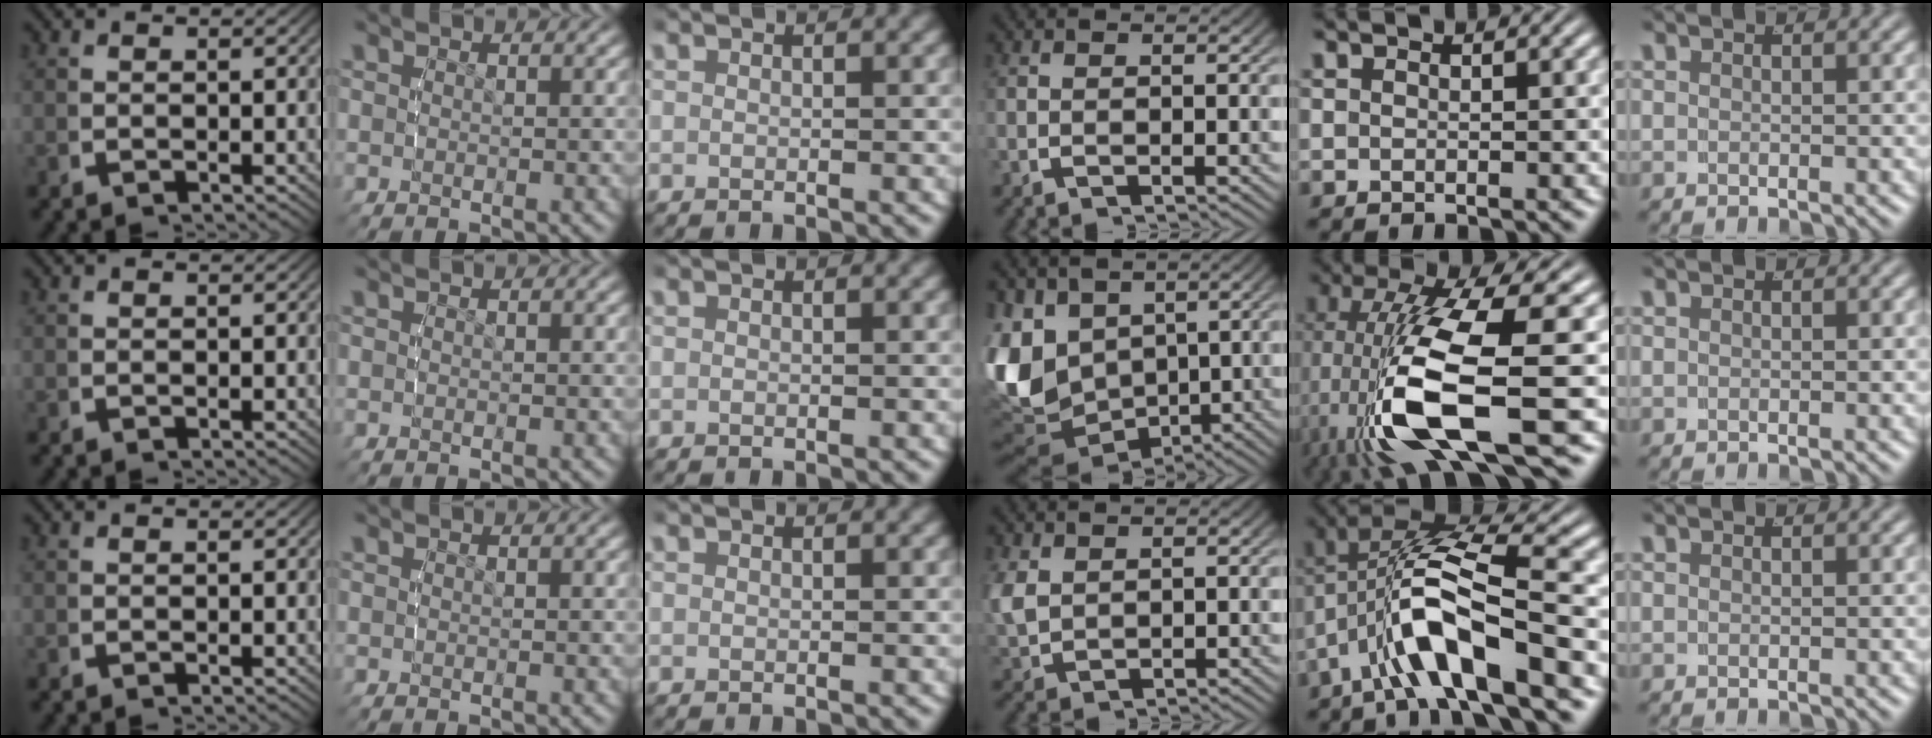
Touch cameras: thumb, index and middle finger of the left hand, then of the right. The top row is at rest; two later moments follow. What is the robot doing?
{"motion": "lift_and_place", "object": "pen"}